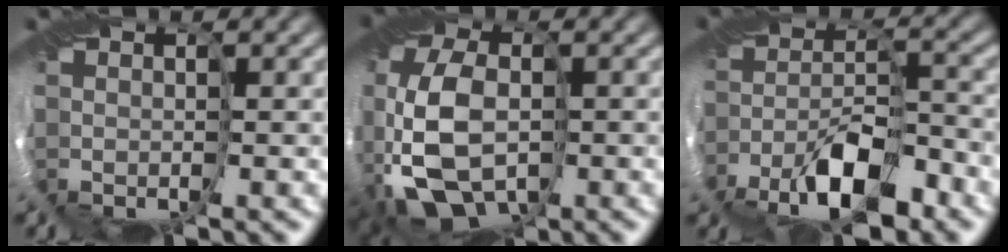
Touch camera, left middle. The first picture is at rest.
{"total": 10.4, "force": [-3.3, 6.5, 7.5], "torque": [-0.172, -0.031, -0.045]}
{"total": 4.6, "force": [-3.6, 1.0, 2.6], "torque": [-0.034, -0.001, -0.066]}